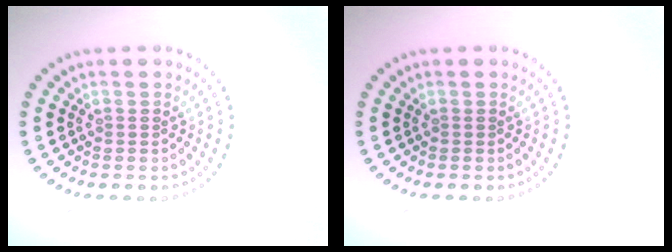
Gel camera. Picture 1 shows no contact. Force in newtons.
{"total": 0.0}